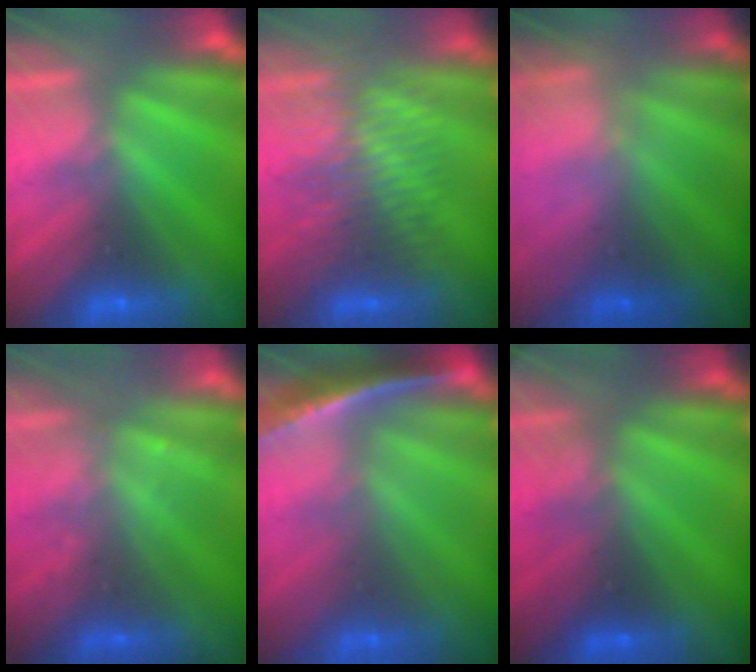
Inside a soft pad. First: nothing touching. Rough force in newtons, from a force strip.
{"total": 3.5}
{"total": 9.1}
{"total": 2.2}
{"total": 1.2}
{"total": 2.7}